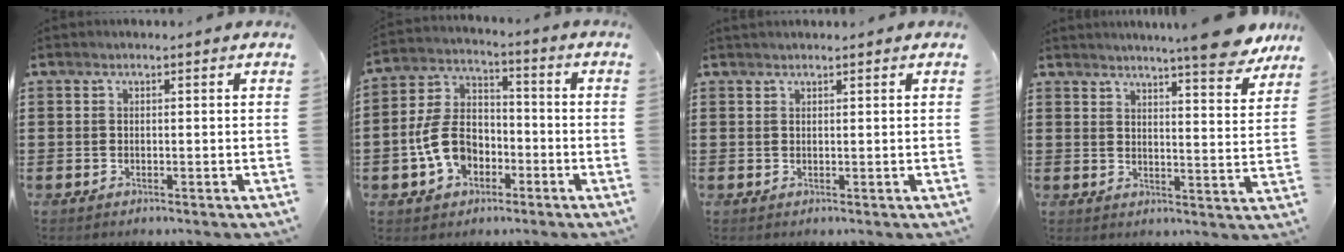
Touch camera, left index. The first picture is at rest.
{"total": 8.9, "force": [-2.9, 6.4, 5.5], "torque": [-0.139, 0.015, -0.058]}
{"total": 0.7, "force": [0.6, 0.0, 0.2], "torque": [-0.004, -0.001, 0.013]}
{"total": 7.6, "force": [6.8, -0.3, 3.5], "torque": [-0.064, -0.036, 0.116]}